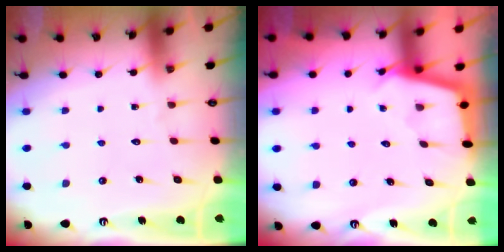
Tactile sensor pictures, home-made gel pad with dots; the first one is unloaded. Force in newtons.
{"total": 2.7, "press": 2.7, "slide": 0.3}